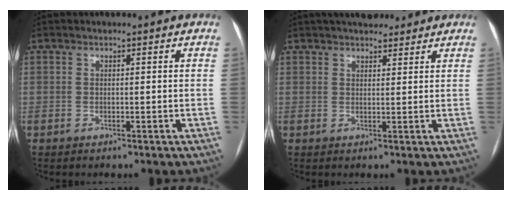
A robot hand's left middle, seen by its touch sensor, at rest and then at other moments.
{"total": 8.0, "force": [6.8, 2.7, 3.3], "torque": [-0.041, 0.022, 0.098]}